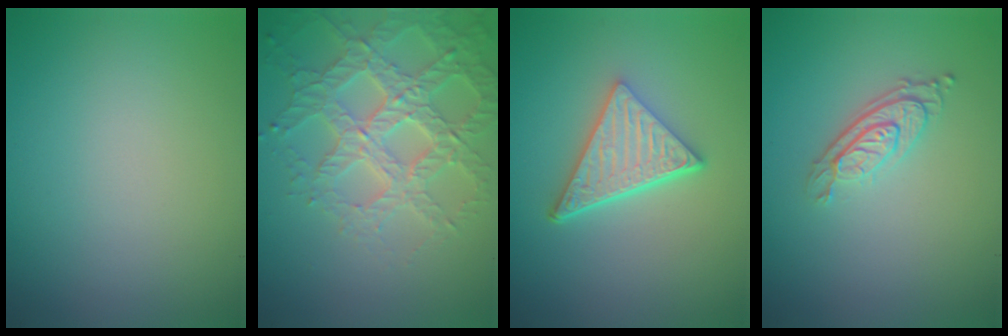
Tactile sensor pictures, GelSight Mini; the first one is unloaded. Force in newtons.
{"total": 4.6, "press": 4.4, "slide": 1.4}
{"total": 5.2, "press": 3.8, "slide": 3.6}
{"total": 3.0, "press": 2.2, "slide": 2.0}